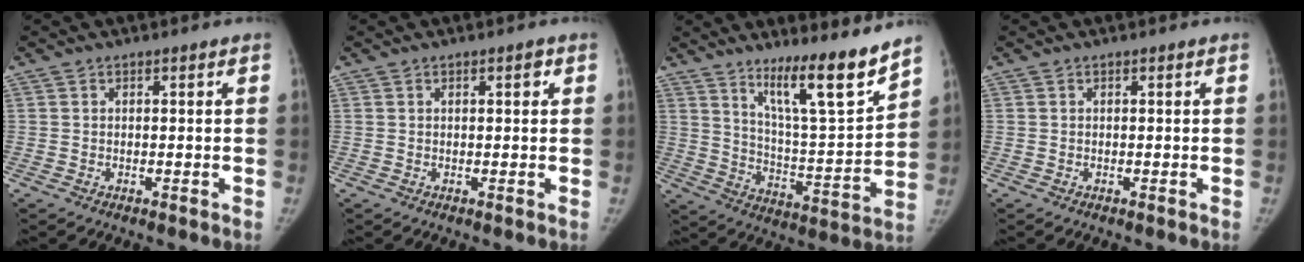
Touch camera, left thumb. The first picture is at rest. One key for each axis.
{"total": 1.4, "fx": 0.7, "fy": 0.5, "fz": 1.2, "tx": -0.013, "ty": 0.000, "tz": 0.009}
{"total": 15.2, "fx": 11.4, "fy": 1.7, "fz": 10.0, "tx": -0.140, "ty": -0.091, "tz": 0.197}
{"total": 0.0}